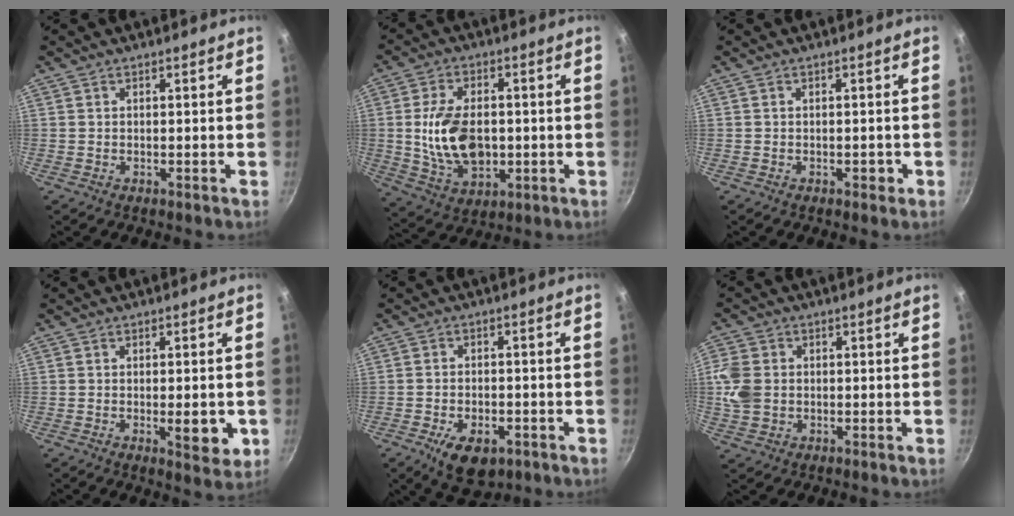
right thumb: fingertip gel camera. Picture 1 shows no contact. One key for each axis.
{"total": 14.0, "fx": -0.4, "fy": 8.8, "fz": 10.9, "tx": -0.181, "ty": 0.001, "tz": 0.000}
{"total": 1.4, "fx": -0.6, "fy": 0.9, "fz": 0.8, "tx": 0.001, "ty": 0.009, "tz": -0.007}
{"total": 6.3, "fx": -1.3, "fy": 2.4, "fz": 5.6, "tx": -0.064, "ty": -0.007, "tz": -0.015}
{"total": 8.9, "fx": -4.2, "fy": 5.0, "fz": 6.1, "tx": -0.085, "ty": 0.013, "tz": -0.059}
{"total": 7.0, "fx": 0.1, "fy": 5.7, "fz": 4.1, "tx": -0.075, "ty": 0.001, "tz": -0.002}